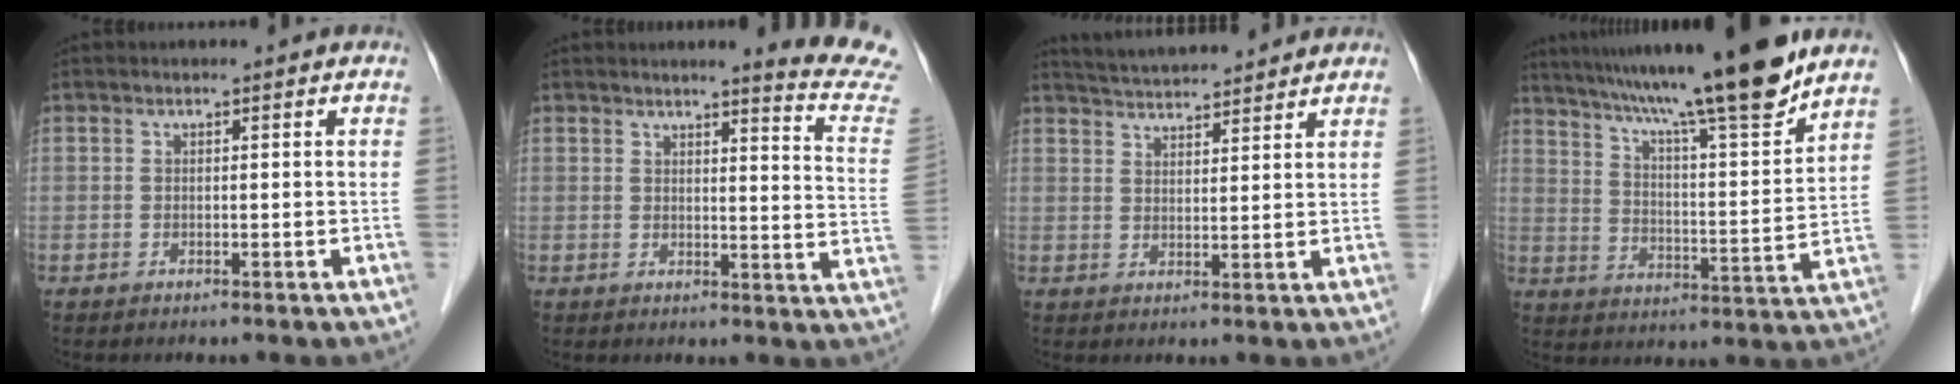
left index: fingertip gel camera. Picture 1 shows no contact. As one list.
[{"total": 11.1, "force": [10.5, -1.8, 3.2], "torque": [-0.033, -0.096, 0.098]}, {"total": 11.9, "force": [11.2, 1.0, 3.9], "torque": [-0.071, 0.024, 0.171]}, {"total": 19.9, "force": [16.3, -0.5, 11.4], "torque": [-0.185, -0.006, 0.253]}]